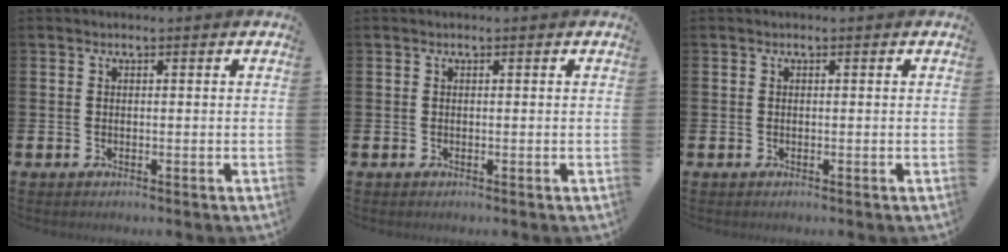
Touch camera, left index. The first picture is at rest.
{"total": 0.0}
{"total": 0.0}